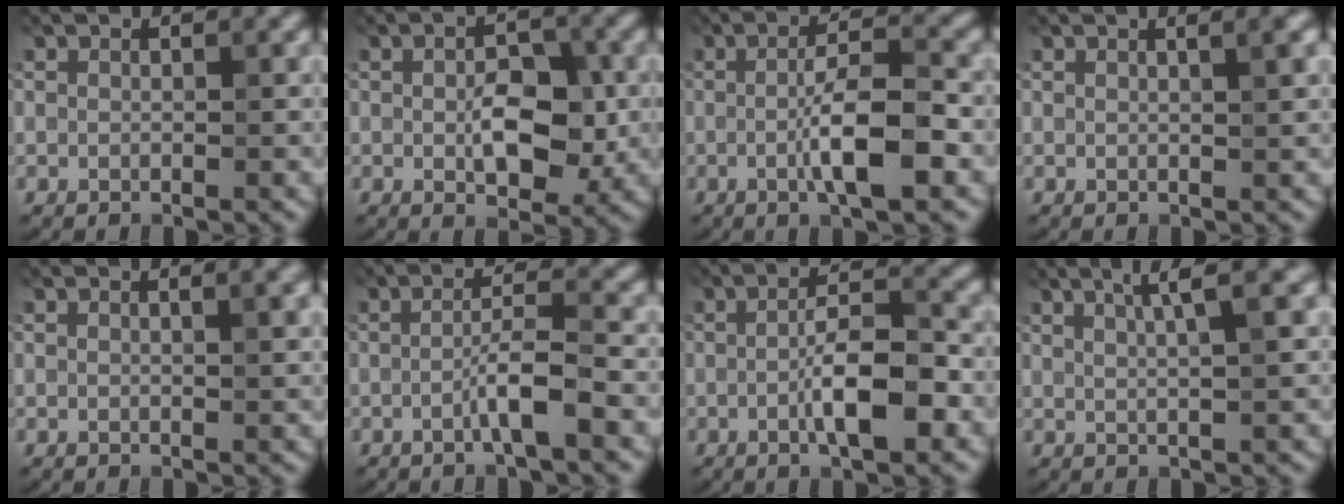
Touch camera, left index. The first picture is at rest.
{"total": 5.3, "force": [-0.3, 2.8, 4.5], "torque": [-0.080, -0.001, 0.000]}
{"total": 5.5, "force": [-1.2, 0.8, 5.3], "torque": [-0.096, 0.009, -0.024]}
{"total": 2.4, "force": [1.0, 0.4, 2.2], "torque": [-0.023, 0.010, 0.013]}
{"total": 1.9, "force": [0.8, 0.2, 1.7], "torque": [-0.025, 0.007, 0.013]}
{"total": 3.2, "force": [-1.4, -0.1, 2.8], "torque": [-0.056, 0.015, -0.032]}
{"total": 5.4, "force": [-1.5, 1.1, 5.1], "torque": [-0.094, 0.011, -0.030]}
{"total": 3.8, "force": [2.0, 0.3, 3.2], "torque": [-0.044, 0.014, 0.032]}